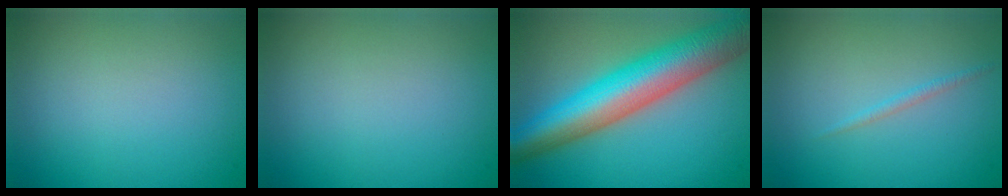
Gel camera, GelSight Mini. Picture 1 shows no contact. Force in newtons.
{"total": 0.0}
{"total": 11.2, "press": 11.2, "slide": 0.4}
{"total": 0.8, "press": 0.8, "slide": 0.1}